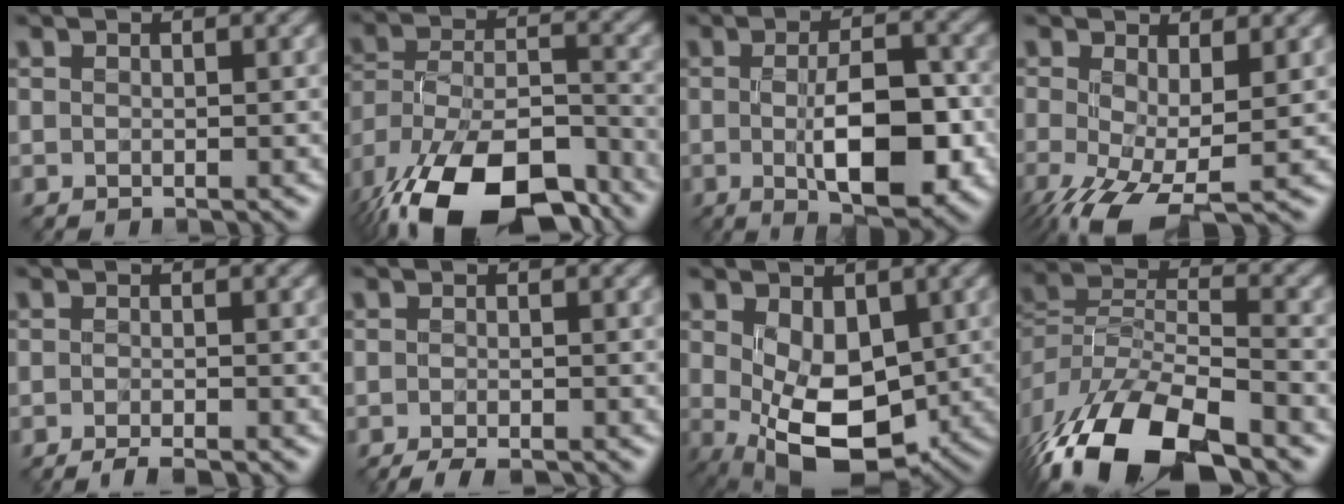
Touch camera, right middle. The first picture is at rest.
{"total": 17.9, "force": [-13.1, 8.0, 9.2], "torque": [-0.194, -0.046, -0.181]}
{"total": 7.8, "force": [-1.5, 2.8, 7.1], "torque": [-0.110, -0.008, -0.021]}
{"total": 6.8, "force": [-2.1, 3.0, 5.7], "torque": [-0.137, -0.023, -0.034]}
{"total": 2.2, "force": [-1.8, 0.1, 1.2], "torque": [-0.025, -0.004, -0.036]}
{"total": 2.9, "force": [-2.4, 0.5, 1.5], "torque": [-0.028, -0.006, -0.045]}
{"total": 7.9, "force": [-1.4, 4.7, 6.2], "torque": [-0.121, -0.022, -0.016]}
{"total": 13.4, "force": [-8.8, 5.5, 8.5], "torque": [-0.178, -0.009, -0.151]}